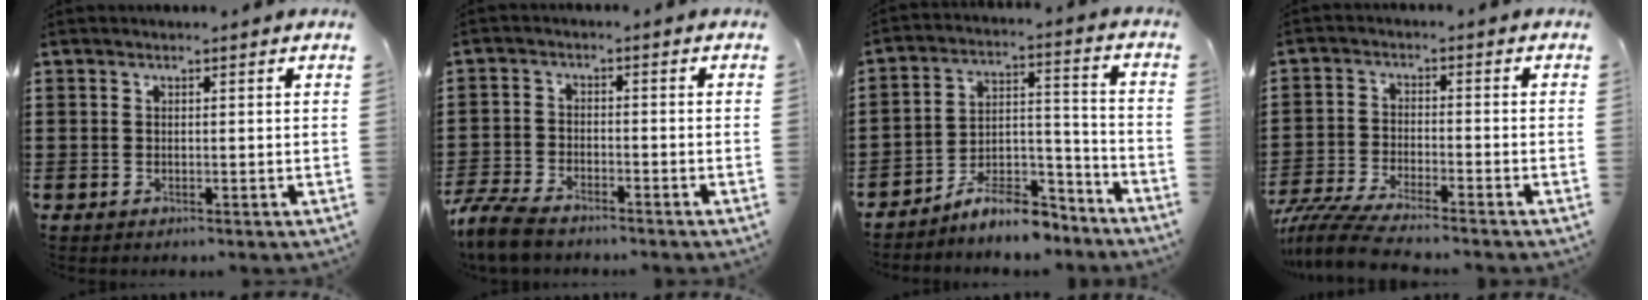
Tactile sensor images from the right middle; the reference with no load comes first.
{"total": 5.4, "force": [-4.8, 1.2, 2.0], "torque": [-0.055, 0.001, -0.099]}
{"total": 8.5, "force": [-7.8, 1.9, 3.0], "torque": [-0.041, 0.024, -0.144]}
{"total": 5.8, "force": [-5.4, 0.2, 2.1], "torque": [-0.058, -0.013, -0.110]}